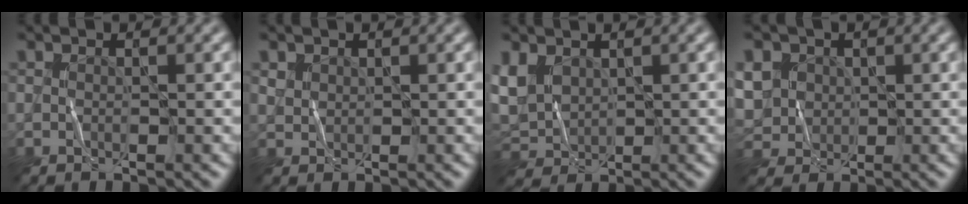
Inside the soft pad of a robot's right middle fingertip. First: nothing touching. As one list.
[{"total": 0.8, "force": [0.7, 0.4, -0.3], "torque": [0.000, 0.001, 0.015]}, {"total": 3.3, "force": [1.3, 2.6, 1.4], "torque": [-0.054, 0.002, 0.030]}, {"total": 5.3, "force": [1.5, 4.7, 1.8], "torque": [-0.069, 0.019, 0.024]}]